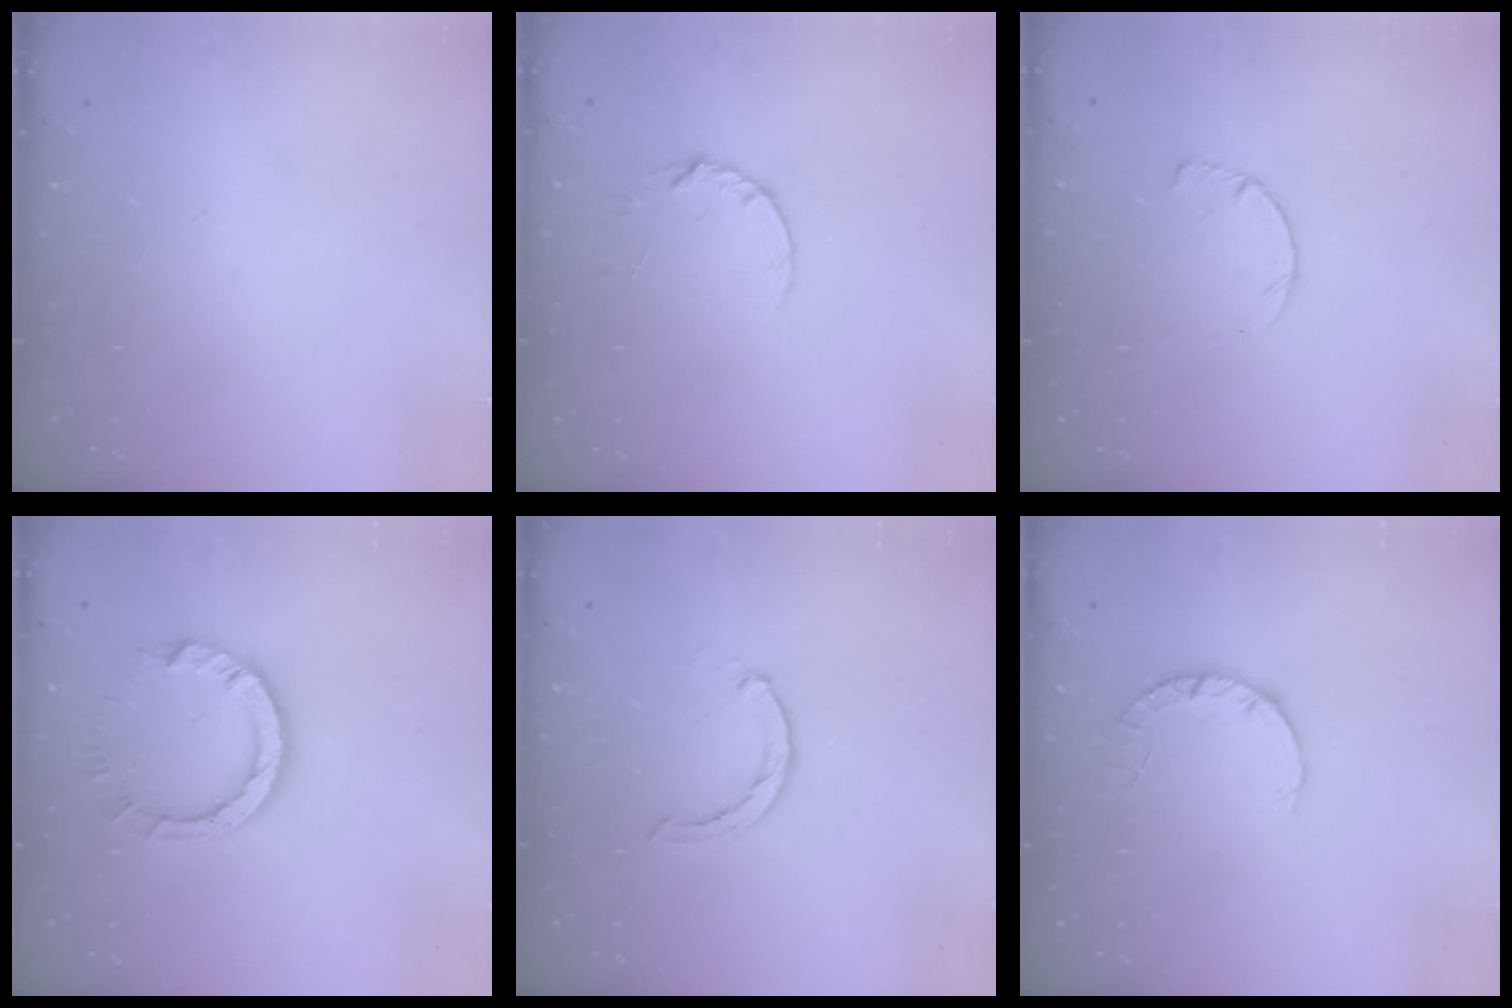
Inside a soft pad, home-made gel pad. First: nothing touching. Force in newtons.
{"total": 4.8, "press": 4.8, "slide": 0.5}
{"total": 2.5, "press": 2.5, "slide": 0.3}
{"total": 9.3, "press": 9.3, "slide": 1.0}
{"total": 3.0, "press": 3.0, "slide": 0.4}
{"total": 2.8, "press": 2.8, "slide": 0.4}